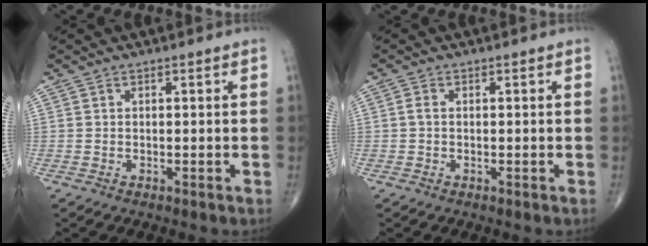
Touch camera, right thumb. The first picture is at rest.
{"total": 1.0, "force": [0.0, 0.6, 0.8], "torque": [-0.014, 0.001, -0.002]}